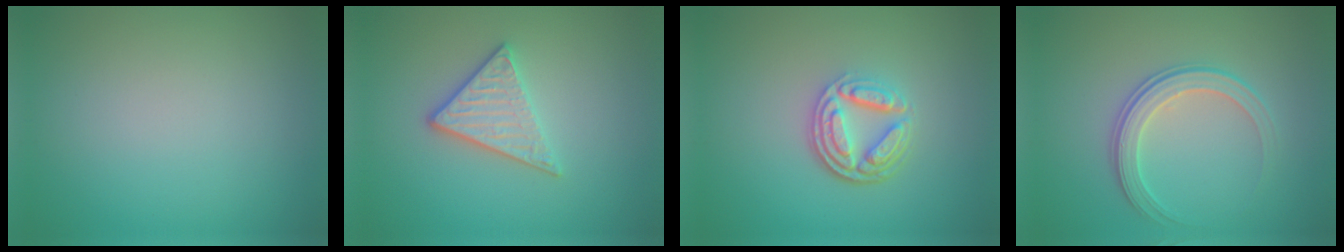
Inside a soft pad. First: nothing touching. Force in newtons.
{"total": 3.3, "press": 2.9, "slide": 1.5}
{"total": 4.6, "press": 3.5, "slide": 3.1}
{"total": 3.1, "press": 2.7, "slide": 1.4}